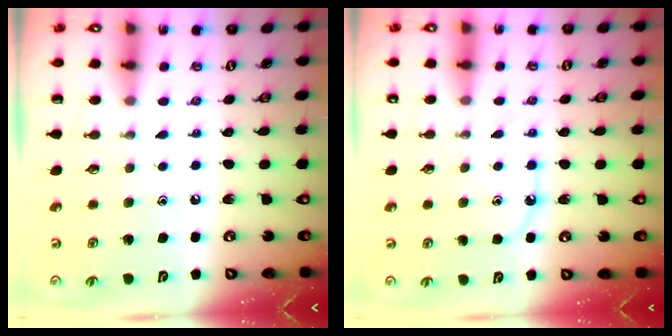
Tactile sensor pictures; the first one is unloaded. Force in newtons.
{"total": 5.6, "press": 5.6, "slide": 0.7}